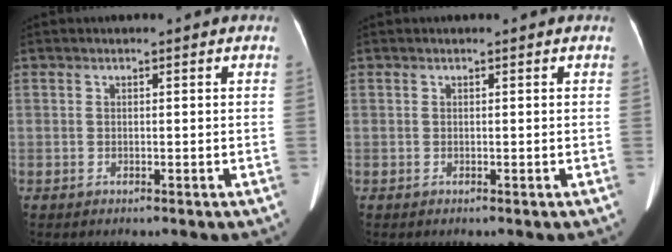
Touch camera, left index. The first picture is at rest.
{"total": 0.0}